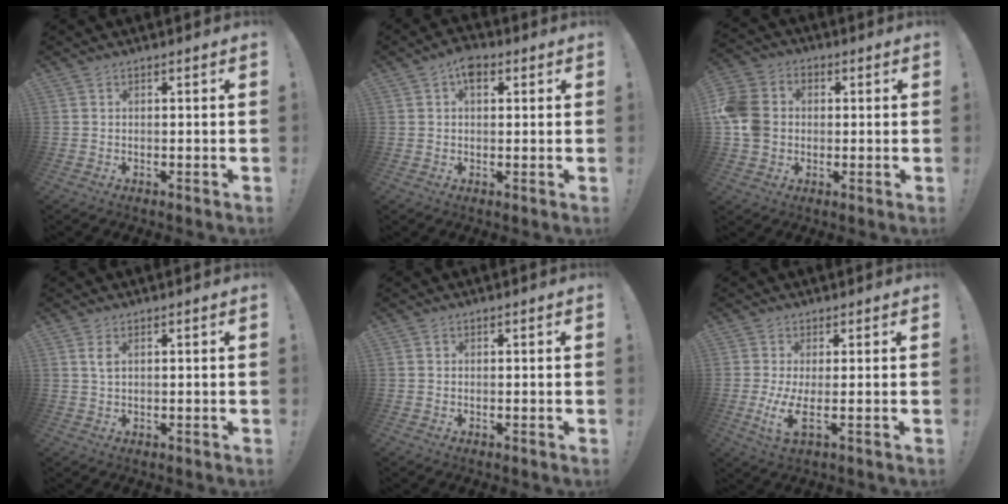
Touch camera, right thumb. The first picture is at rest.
{"total": 5.0, "force": [2.3, 3.0, 3.2], "torque": [-0.044, -0.005, 0.040]}
{"total": 11.9, "force": [0.0, 10.0, 6.4], "torque": [-0.123, 0.014, 0.003]}
{"total": 2.2, "force": [0.9, 0.9, 1.8], "torque": [-0.031, -0.002, 0.015]}
{"total": 0.0}
{"total": 6.2, "force": [0.1, 1.1, 6.1], "torque": [-0.107, -0.027, 0.002]}